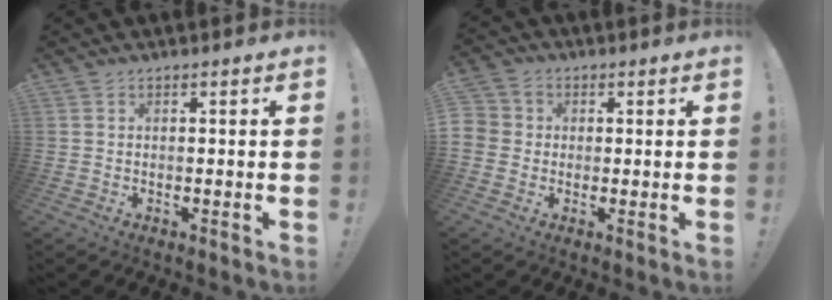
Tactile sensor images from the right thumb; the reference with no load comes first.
{"total": 4.7, "force": [-0.4, 4.5, 1.3], "torque": [-0.027, 0.008, -0.008]}